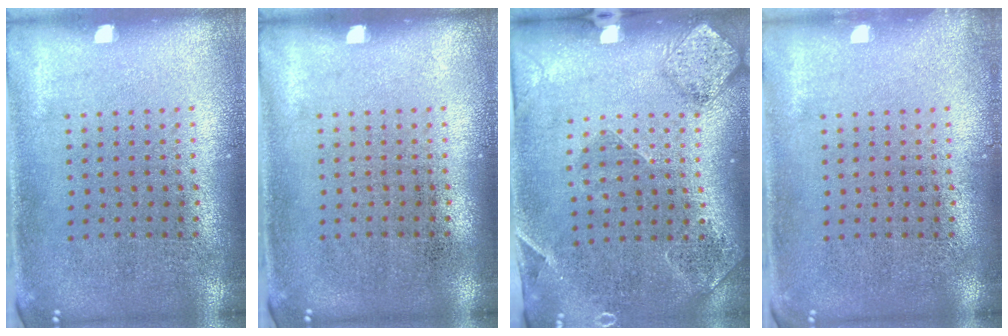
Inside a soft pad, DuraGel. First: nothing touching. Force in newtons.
{"total": 0.0}
{"total": 1.6, "press": 1.5, "slide": 0.3}
{"total": 0.6, "press": 0.6, "slide": 0.2}